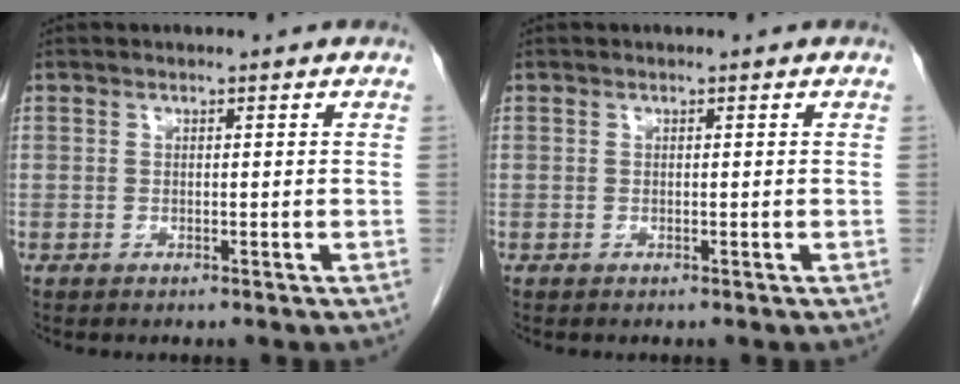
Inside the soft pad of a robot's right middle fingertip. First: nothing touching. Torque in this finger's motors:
{"motor_torque": [0.00, 0.00, 0.00, 0.00]}